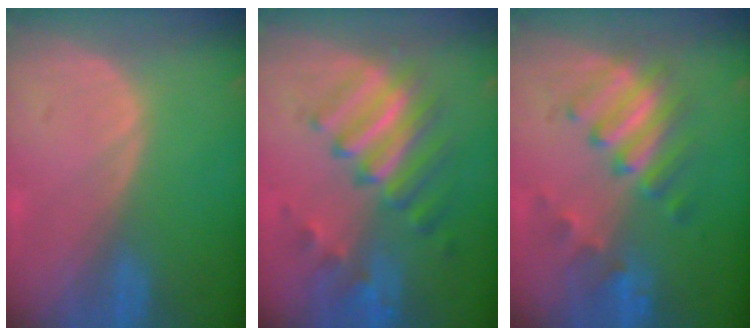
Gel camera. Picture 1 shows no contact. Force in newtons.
{"total": 9.6, "press": 8.3, "slide": 4.7}
{"total": 6.5, "press": 6.5, "slide": 0.8}